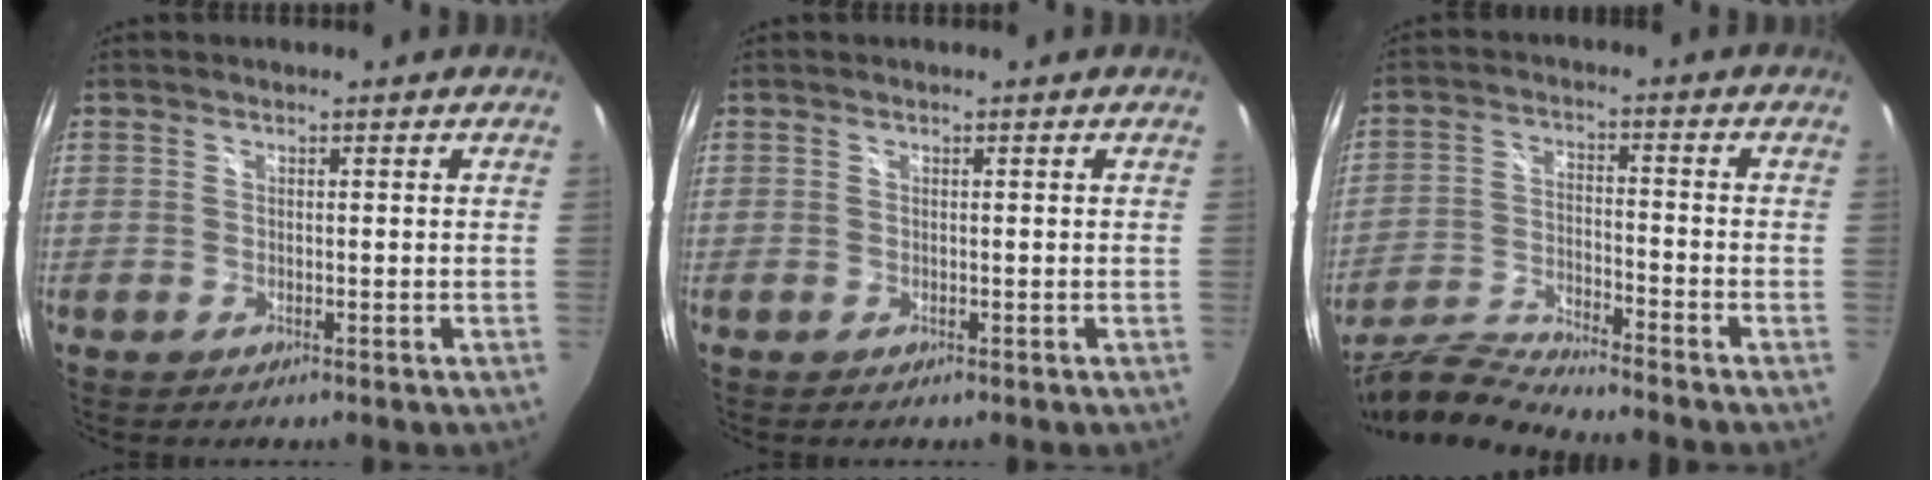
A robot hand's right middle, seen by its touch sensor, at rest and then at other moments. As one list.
[{"total": 0.0}, {"total": 10.5, "force": [-9.8, -0.8, 3.6], "torque": [-0.076, -0.014, -0.190]}]